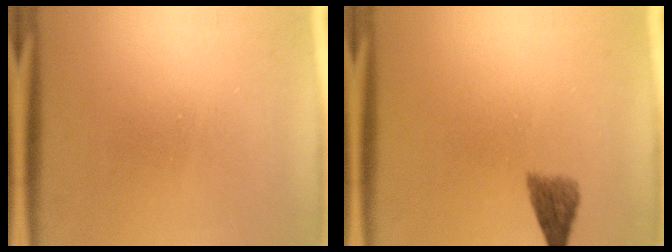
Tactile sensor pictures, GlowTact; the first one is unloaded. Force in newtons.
{"total": 2.9}